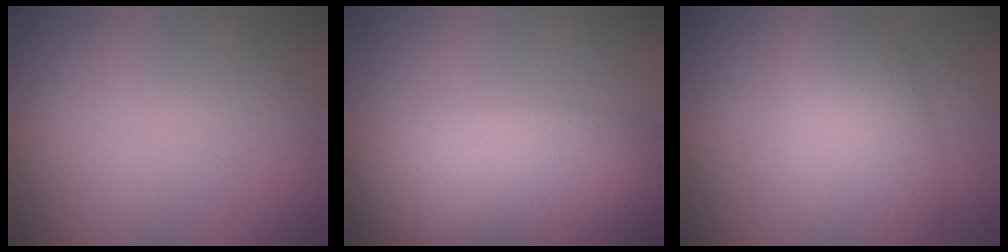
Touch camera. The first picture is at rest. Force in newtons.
{"total": 8.7, "press": 8.7, "slide": 0.7}
{"total": 4.7, "press": 4.7, "slide": 0.1}